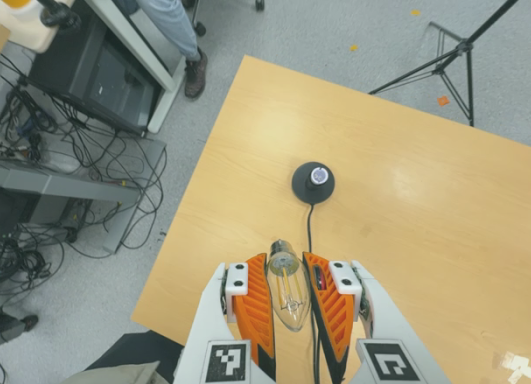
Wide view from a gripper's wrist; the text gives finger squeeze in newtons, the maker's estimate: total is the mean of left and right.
{"total": 20.8, "left": 22.3, "right": 19.4}